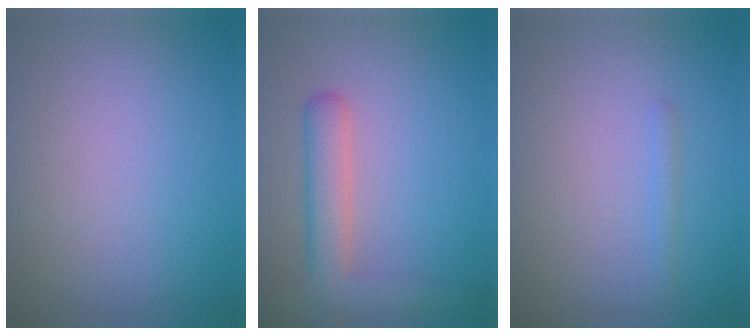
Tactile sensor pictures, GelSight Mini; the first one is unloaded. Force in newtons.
{"total": 4.3, "press": 4.3, "slide": 0.2}
{"total": 0.7, "press": 0.7, "slide": 0.0}